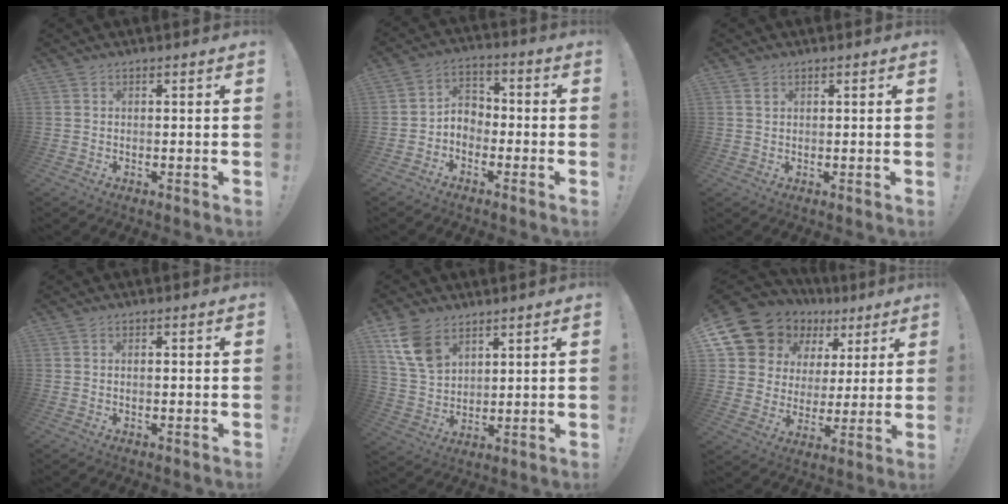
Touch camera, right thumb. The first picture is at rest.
{"total": 5.5, "force": [-2.4, 4.5, 2.1], "torque": [-0.042, 0.016, -0.041]}
{"total": 0.9, "force": [0.6, 0.6, 0.3], "torque": [0.009, -0.006, 0.009]}
{"total": 0.6, "force": [-0.2, 0.2, 0.5], "torque": [-0.009, 0.001, -0.004]}
{"total": 11.9, "force": [6.9, 7.6, 6.0], "torque": [-0.112, -0.028, 0.136]}
{"total": 14.1, "force": [8.5, 10.1, 4.9], "torque": [-0.089, -0.052, 0.176]}